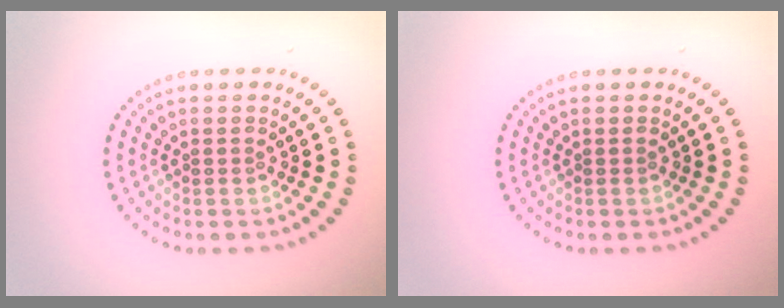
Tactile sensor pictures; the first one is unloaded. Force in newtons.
{"total": 0.0}